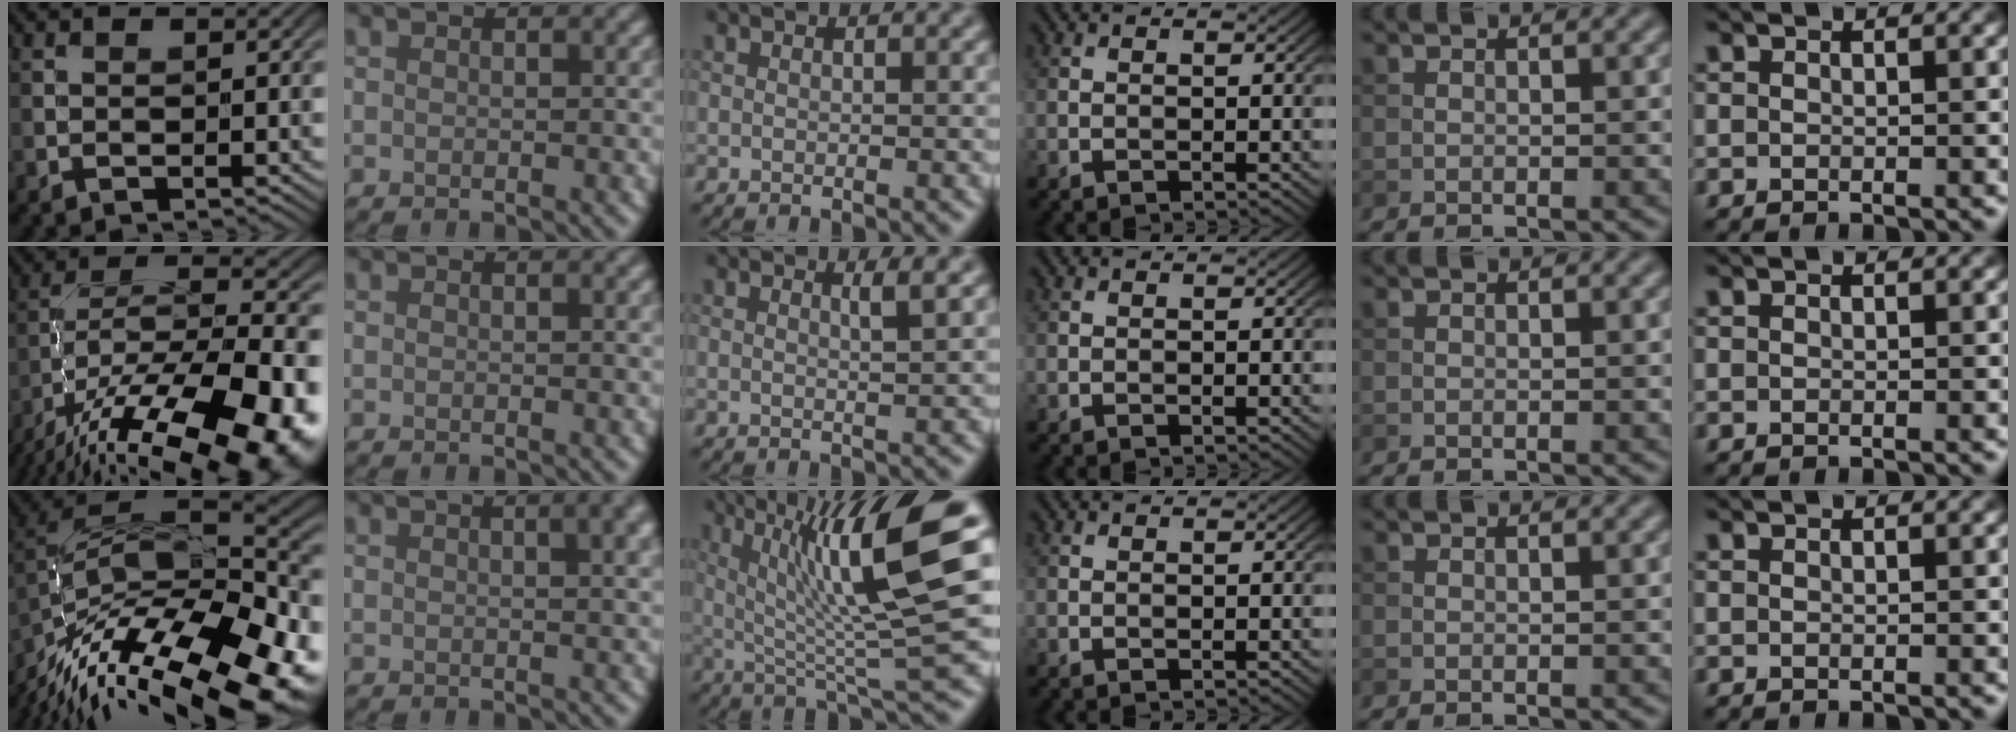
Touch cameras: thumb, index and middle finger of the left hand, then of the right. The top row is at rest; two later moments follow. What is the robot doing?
{"motion": "screw", "object": "dispenser bottle"}